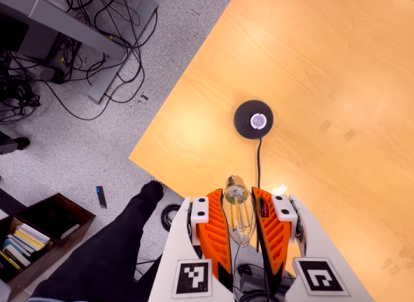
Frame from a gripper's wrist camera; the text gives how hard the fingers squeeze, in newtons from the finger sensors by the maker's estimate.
{"total": 21.7, "left": 24.3, "right": 19.1}